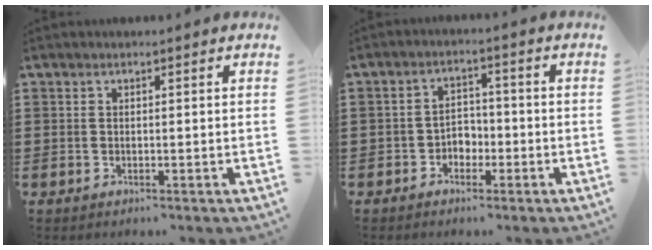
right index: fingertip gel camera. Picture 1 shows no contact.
{"total": 1.9, "force": [-1.6, 0.7, 0.6], "torque": [-0.018, 0.002, -0.035]}